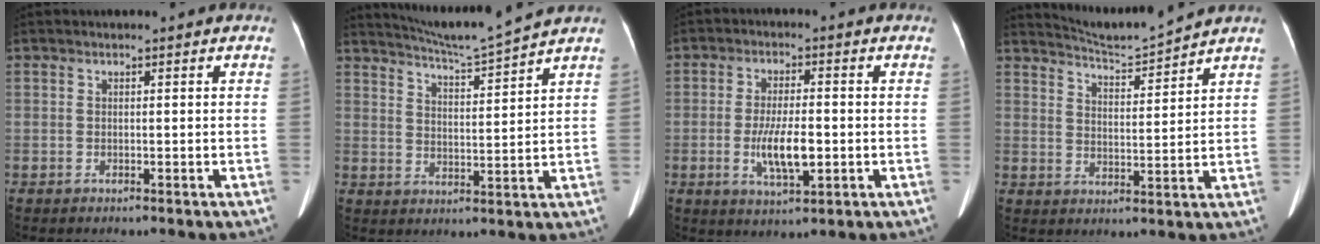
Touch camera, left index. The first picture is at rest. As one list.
[{"total": 8.9, "force": [8.4, -2.2, 2.1], "torque": [-0.051, -0.013, 0.144]}, {"total": 7.2, "force": [-1.5, 1.9, 6.8], "torque": [-0.132, -0.007, -0.024]}, {"total": 6.7, "force": [6.5, -1.5, 0.2], "torque": [-0.021, -0.009, 0.118]}]